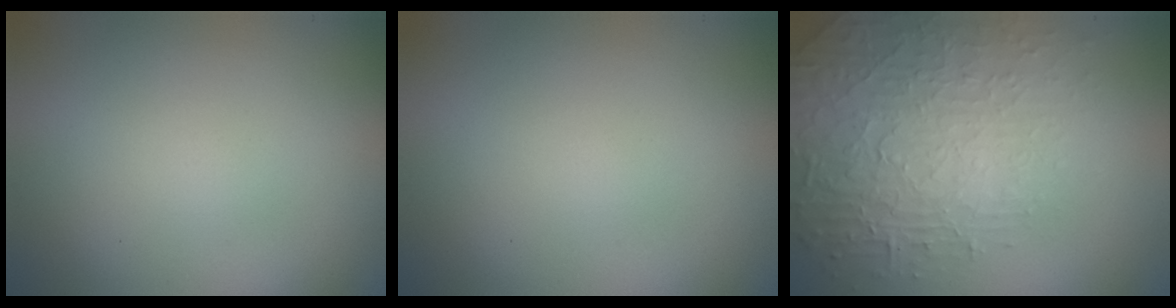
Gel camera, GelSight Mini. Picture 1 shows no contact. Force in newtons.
{"total": 0.0}
{"total": 4.5, "press": 4.2, "slide": 1.7}